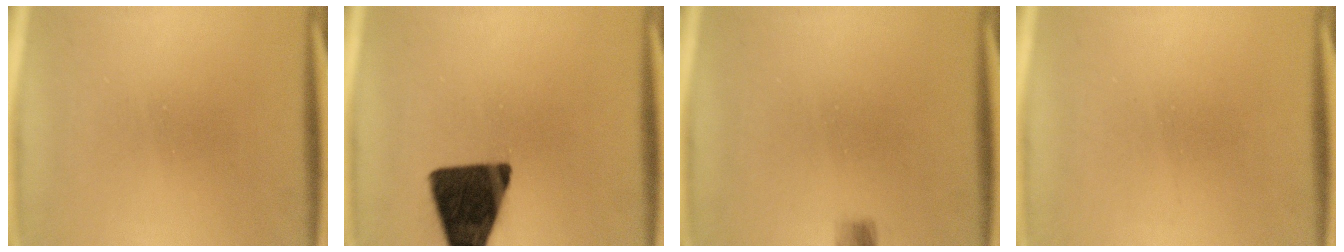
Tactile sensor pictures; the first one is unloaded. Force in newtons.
{"total": 17.0}
{"total": 1.6}
{"total": 1.4}